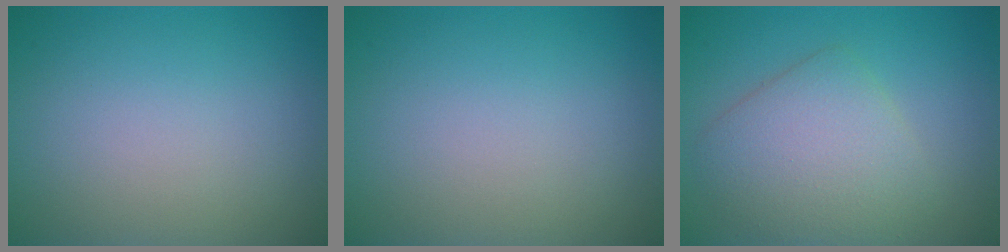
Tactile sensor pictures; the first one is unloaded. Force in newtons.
{"total": 0.0}
{"total": 5.0, "press": 5.0, "slide": 0.2}